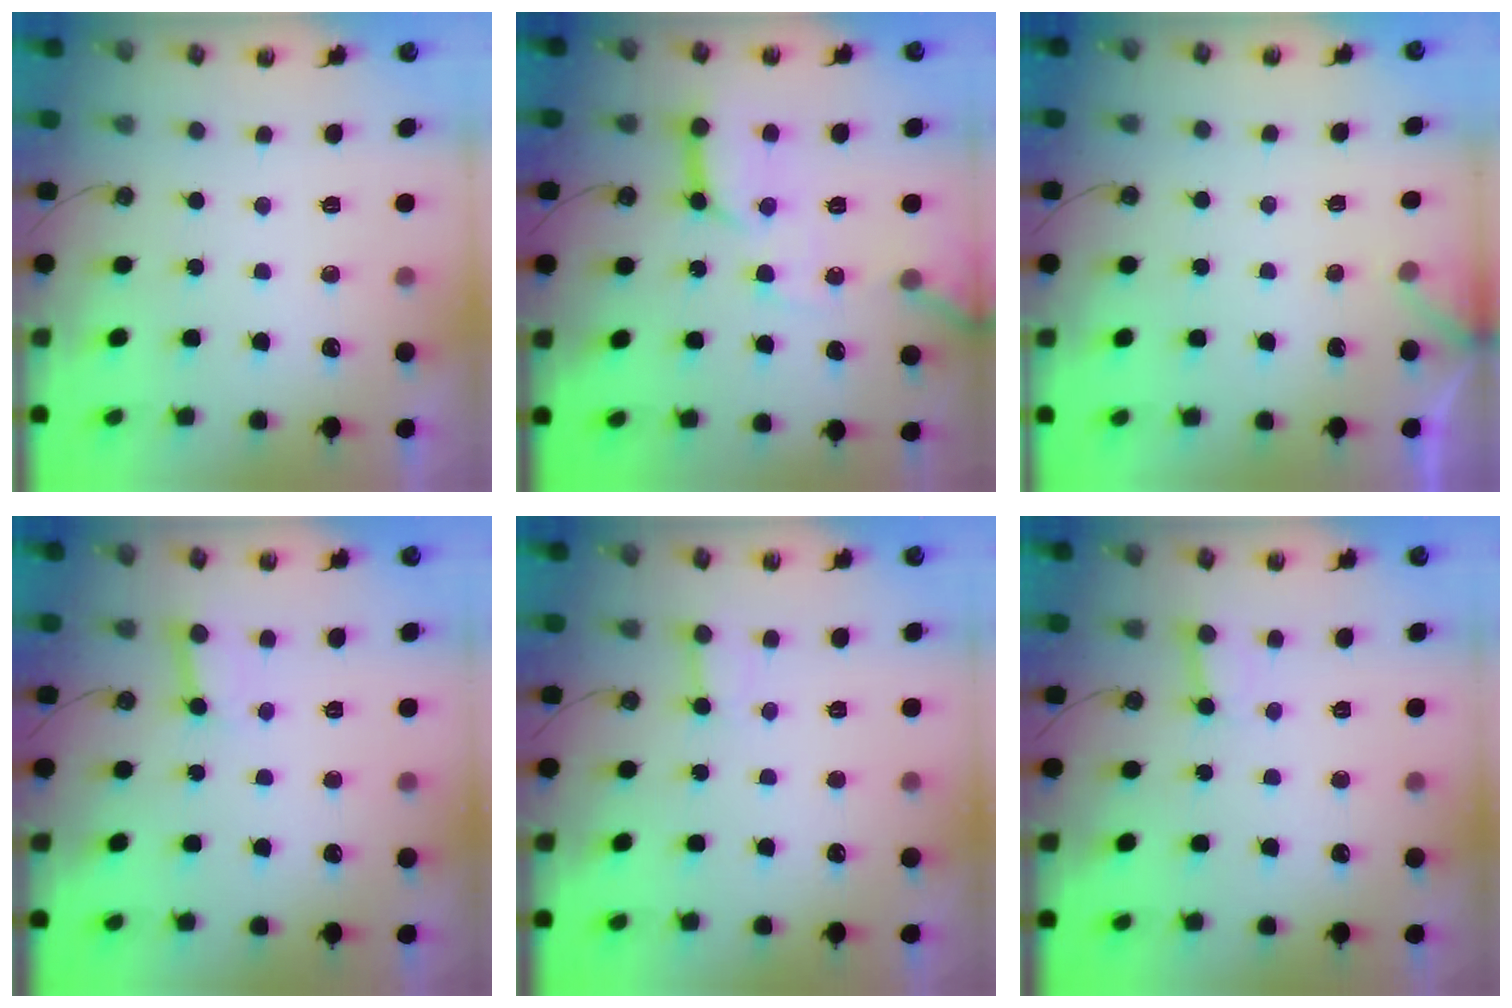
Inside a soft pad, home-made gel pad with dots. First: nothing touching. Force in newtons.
{"total": 13.6, "press": 13.5, "slide": 1.3}
{"total": 2.8, "press": 2.8, "slide": 0.3}
{"total": 3.4, "press": 3.3, "slide": 0.4}
{"total": 2.5, "press": 2.4, "slide": 0.4}
{"total": 2.4, "press": 2.4, "slide": 0.0}